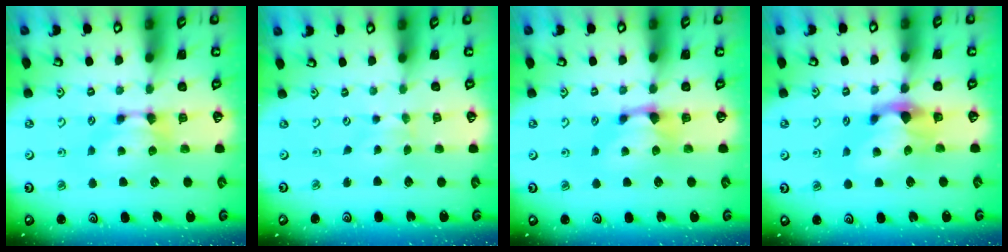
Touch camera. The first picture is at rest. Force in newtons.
{"total": 2.1, "press": 1.6, "slide": 1.4}
{"total": 1.0, "press": 0.5, "slide": 0.8}
{"total": 2.5, "press": 2.1, "slide": 1.4}